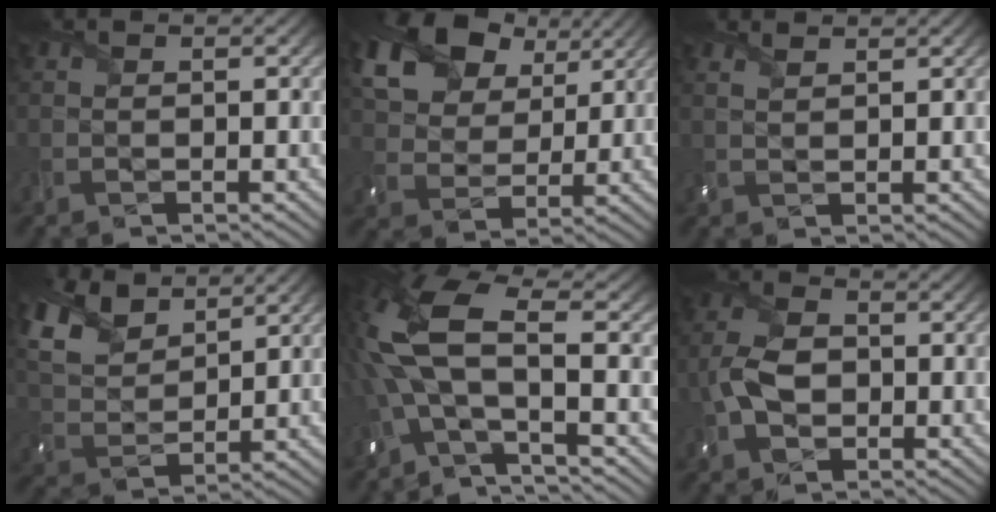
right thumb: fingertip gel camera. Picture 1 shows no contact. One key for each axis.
{"total": 17.2, "fx": 9.5, "fy": 11.3, "fz": 8.8, "tx": -0.217, "ty": 0.033, "tz": 0.199}
{"total": 1.7, "fx": 1.5, "fy": 0.4, "fz": 0.8, "tx": -0.022, "ty": 0.001, "tz": 0.030}
{"total": 10.1, "fx": 7.1, "fy": 4.7, "fz": 5.4, "tx": -0.151, "ty": 0.019, "tz": 0.138}
{"total": 11.8, "fx": -0.4, "fy": 4.6, "fz": 10.9, "tx": -0.276, "ty": 0.003, "tz": -0.024}
{"total": 5.8, "fx": -1.0, "fy": 3.9, "fz": 4.1, "tx": -0.105, "ty": 0.001, "tz": -0.027}